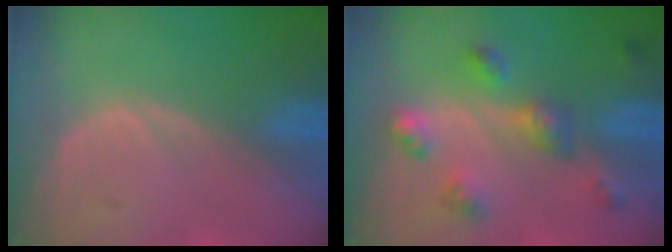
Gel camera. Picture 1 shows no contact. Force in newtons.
{"total": 6.1, "press": 5.9, "slide": 1.7}